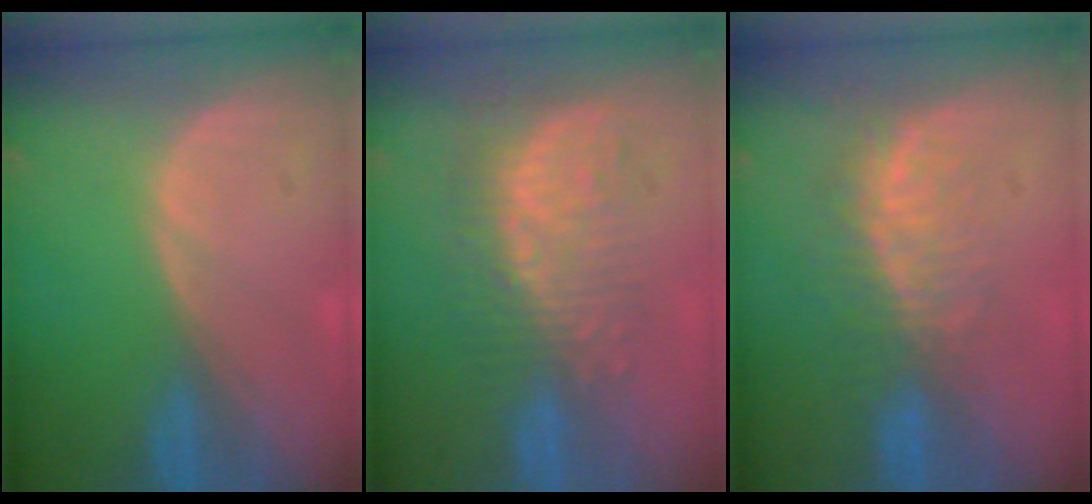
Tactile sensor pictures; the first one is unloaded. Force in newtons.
{"total": 10.0, "press": 8.7, "slide": 4.8}
{"total": 7.5, "press": 7.0, "slide": 2.8}